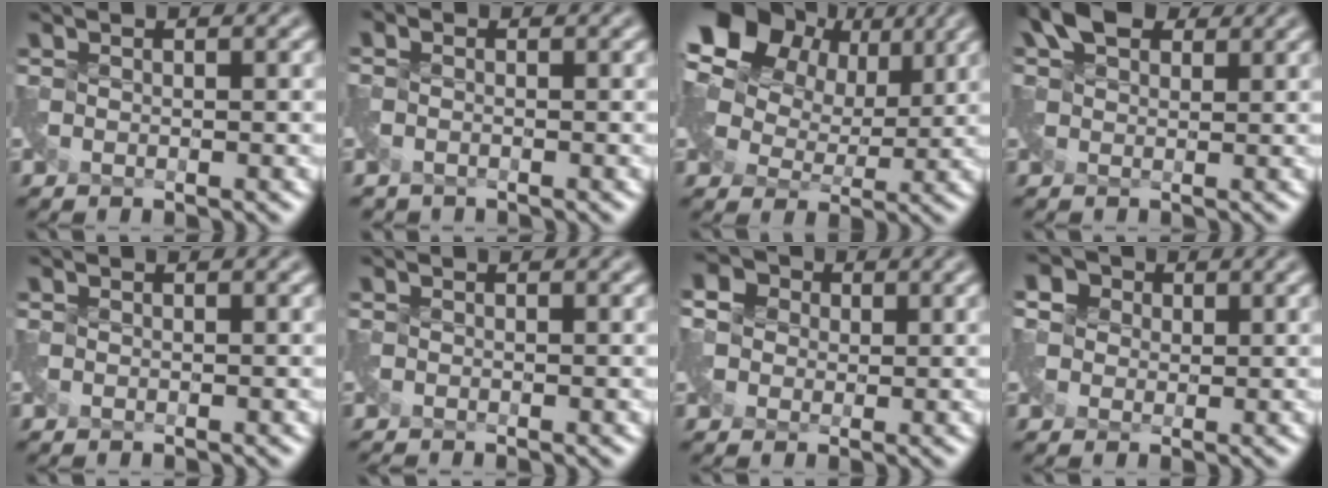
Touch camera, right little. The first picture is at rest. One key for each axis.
{"total": 1.2, "fx": -1.0, "fy": 0.2, "fz": -0.5, "tx": 0.010, "ty": -0.009, "tz": -0.025}
{"total": 14.9, "fx": 7.2, "fy": 9.6, "fz": 8.7, "tx": -0.171, "ty": 0.048, "tz": 0.109}
{"total": 3.8, "fx": 2.2, "fy": 2.5, "fz": 1.8, "tx": -0.032, "ty": 0.009, "tz": 0.035}
{"total": 0.0}
{"total": 0.8, "fx": -0.7, "fy": -0.3, "fz": 0.0, "tx": -0.005, "ty": -0.011, "tz": -0.020}
{"total": 2.7, "fx": 0.2, "fy": 2.6, "fz": 0.9, "tx": -0.014, "ty": 0.019, "tz": 0.000}
{"total": 2.7, "fx": 0.6, "fy": 2.6, "fz": 0.8, "tx": -0.014, "ty": 0.025, "tz": 0.002}